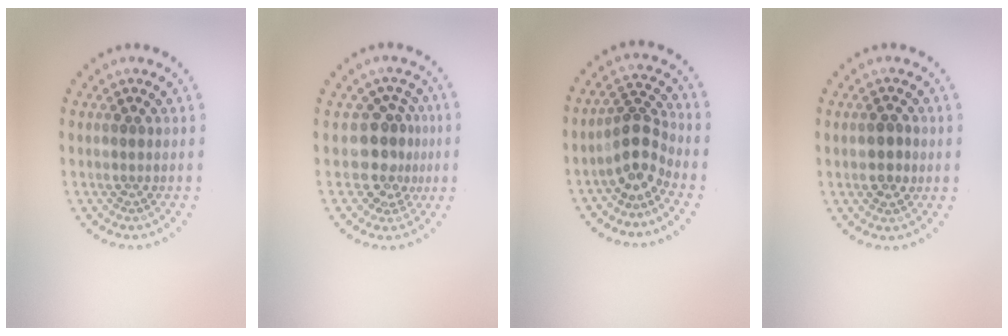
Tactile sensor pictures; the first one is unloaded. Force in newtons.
{"total": 3.2, "press": 2.6, "slide": 1.8}
{"total": 3.0, "press": 2.3, "slide": 1.9}
{"total": 1.5, "press": 1.5, "slide": 0.1}